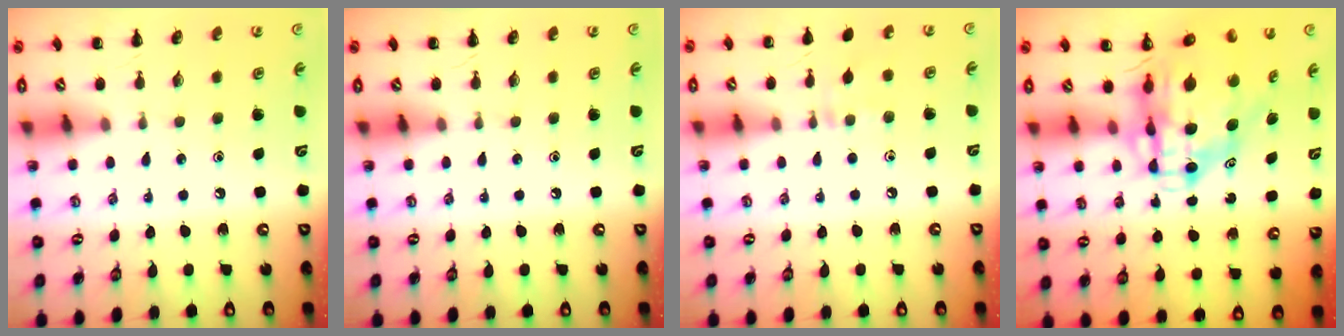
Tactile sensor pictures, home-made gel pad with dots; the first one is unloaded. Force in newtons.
{"total": 0.0}
{"total": 5.9, "press": 5.7, "slide": 1.8}
{"total": 11.3, "press": 10.9, "slide": 2.8}